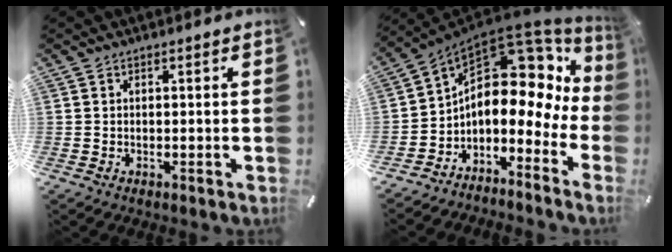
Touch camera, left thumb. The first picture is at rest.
{"total": 12.5, "force": [4.6, 8.1, 8.3], "torque": [-0.119, -0.065, 0.072]}